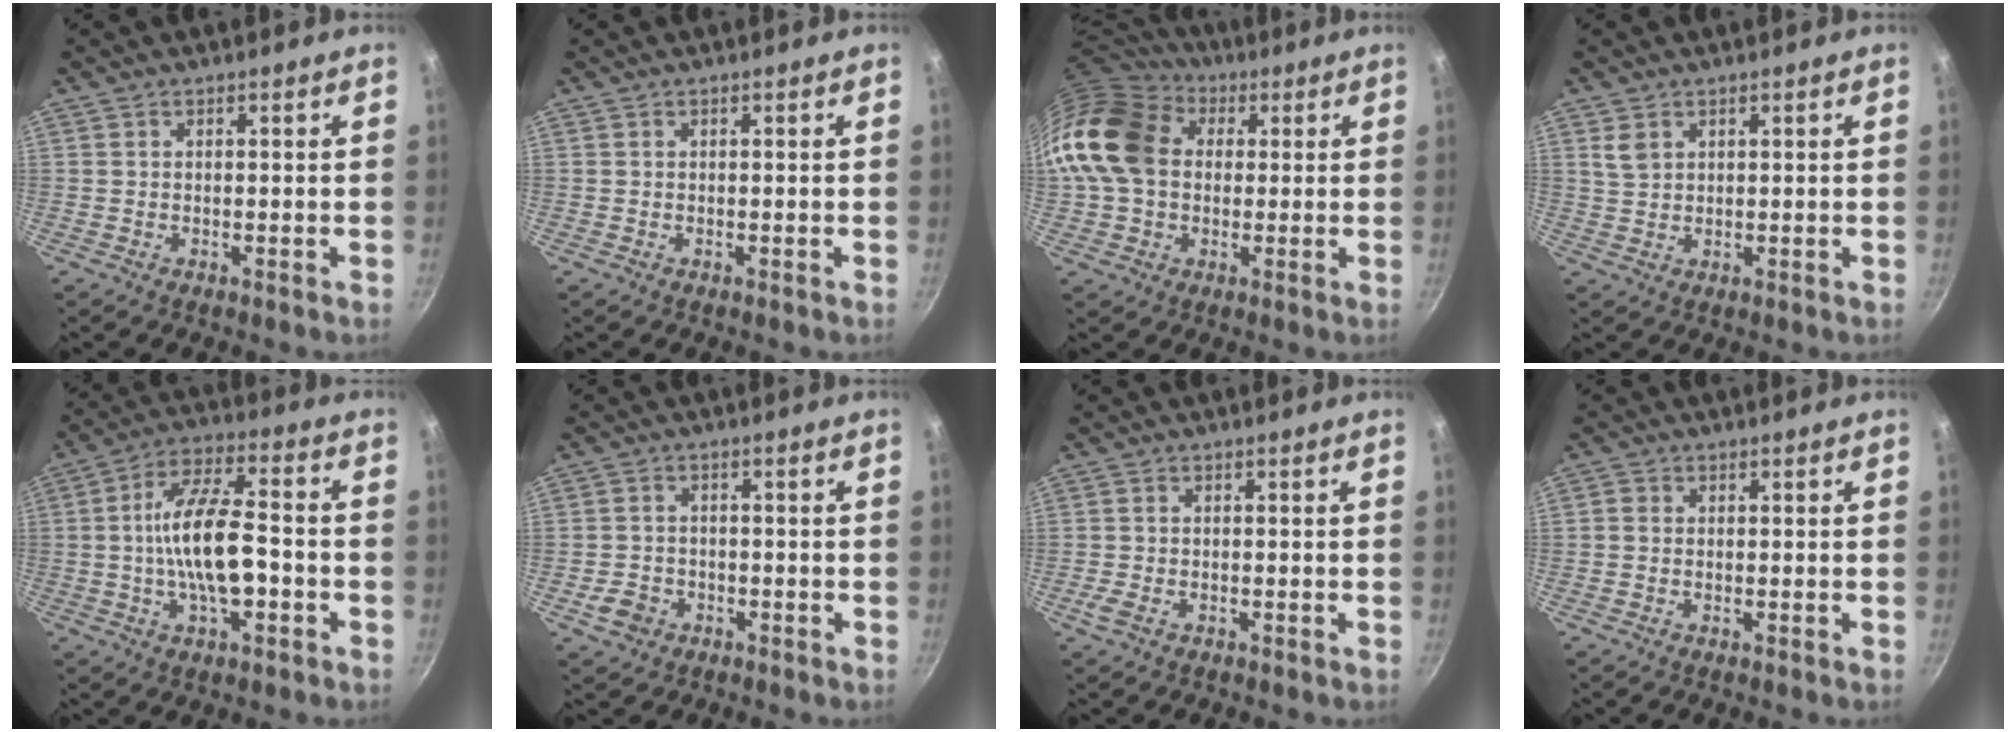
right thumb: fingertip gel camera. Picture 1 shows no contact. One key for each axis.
{"total": 0.0}
{"total": 18.8, "fx": 2.3, "fy": 14.6, "fz": 11.6, "tx": -0.222, "ty": 0.038, "tz": 0.029}
{"total": 3.0, "fx": 1.4, "fy": 2.1, "fz": 1.6, "tx": -0.025, "ty": -0.001, "tz": 0.031}
{"total": 14.2, "fx": -2.3, "fy": 5.9, "fz": 12.6, "tx": -0.214, "ty": 0.033, "tz": -0.050}
{"total": 4.4, "fx": -2.0, "fy": 3.5, "fz": 1.8, "tx": -0.030, "ty": 0.020, "tz": -0.032}
{"total": 2.2, "fx": -1.0, "fy": 1.3, "fz": 1.5, "tx": -0.034, "ty": 0.000, "tz": -0.021}
{"total": 1.2, "fx": -0.1, "fy": 1.1, "fz": 0.4, "tx": -0.006, "ty": 0.004, "tz": -0.005}